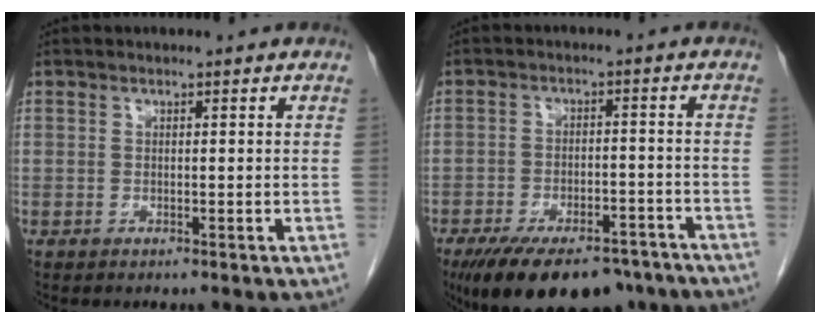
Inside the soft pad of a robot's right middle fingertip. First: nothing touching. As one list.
[{"total": 17.4, "force": [-13.6, 6.6, 8.7], "torque": [-0.149, -0.011, -0.191]}]